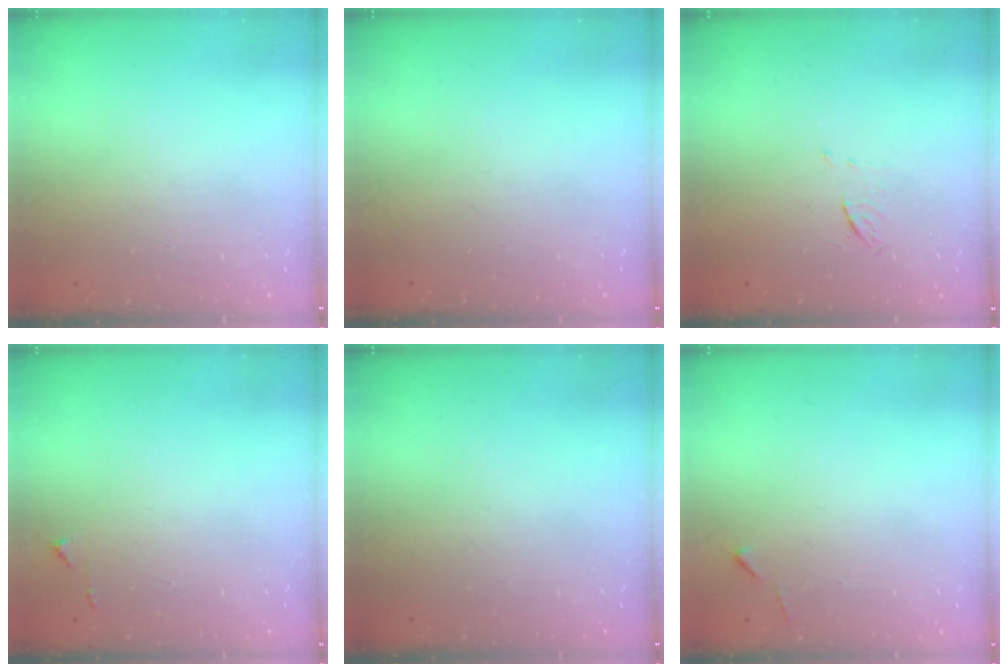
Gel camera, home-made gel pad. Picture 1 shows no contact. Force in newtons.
{"total": 0.0}
{"total": 3.6, "press": 3.4, "slide": 1.4}
{"total": 4.3, "press": 4.2, "slide": 0.7}
{"total": 0.0}
{"total": 4.3, "press": 4.3, "slide": 0.6}